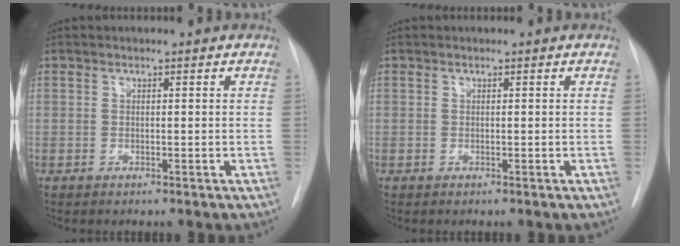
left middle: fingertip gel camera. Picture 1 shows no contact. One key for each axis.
{"total": 0.0}